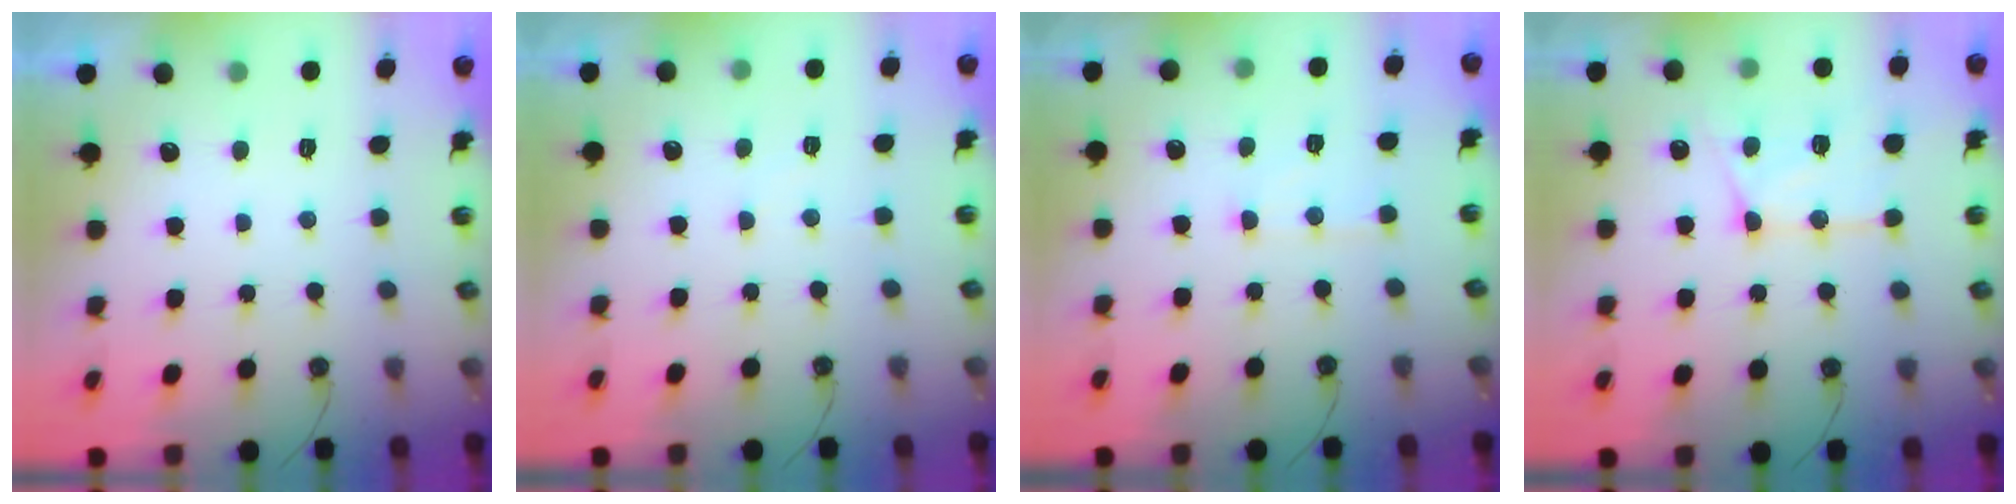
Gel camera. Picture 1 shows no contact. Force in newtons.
{"total": 3.1, "press": 3.1, "slide": 0.6}
{"total": 6.9, "press": 6.9, "slide": 0.2}
{"total": 14.2, "press": 14.1, "slide": 1.0}